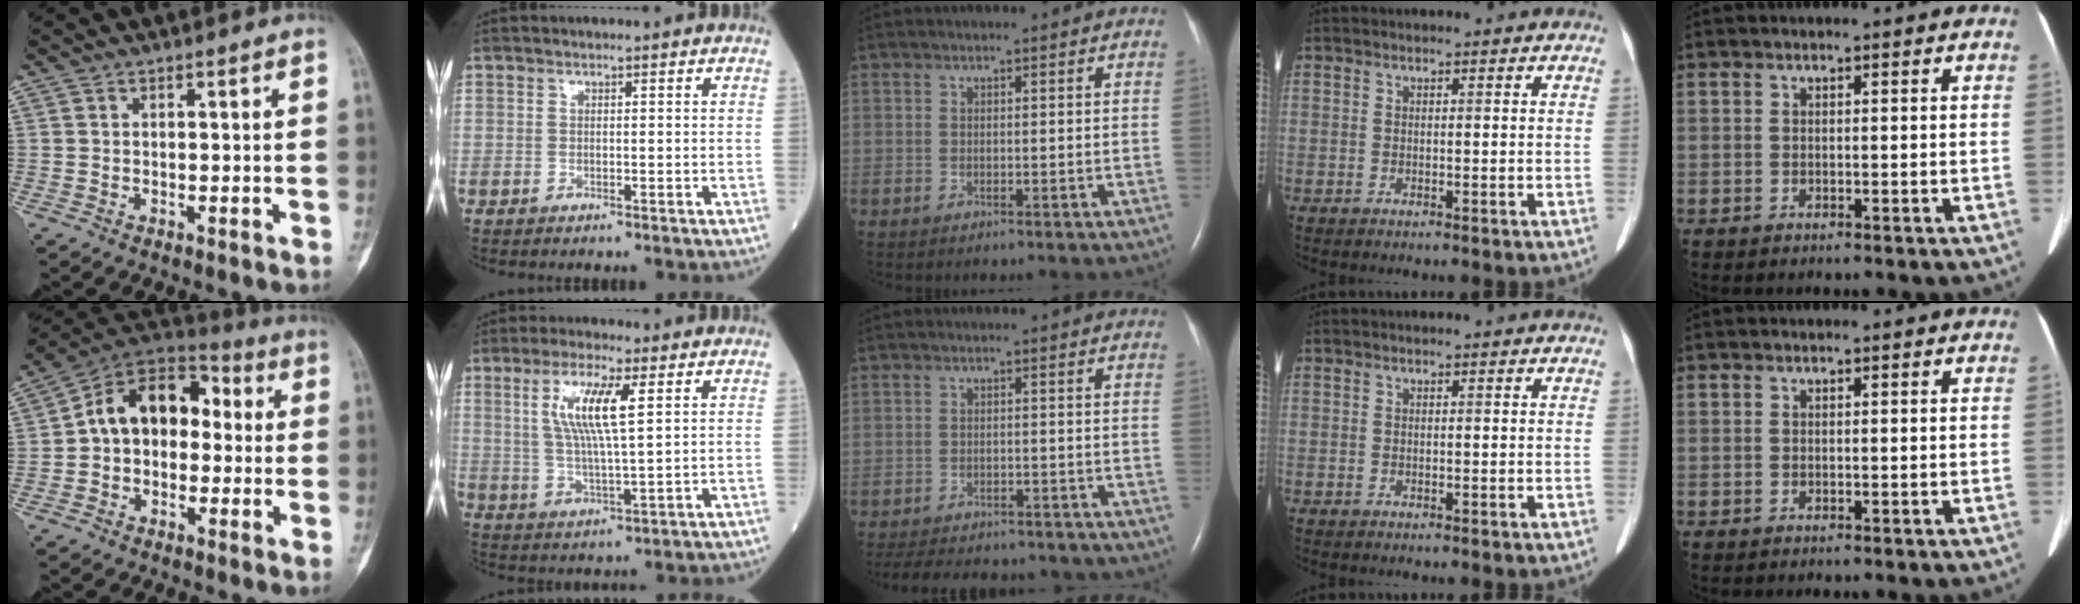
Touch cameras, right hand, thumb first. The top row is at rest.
{"thumb": {"total": 13.8, "force": [0.3, 9.8, 9.7], "torque": [-0.118, 0.050, -0.013]}, "index": {"total": 9.0, "force": [2.9, 1.0, 8.4], "torque": [-0.172, 0.003, 0.057]}, "middle": {"total": 17.7, "force": [-15.4, 5.6, 6.7], "torque": [-0.156, -0.013, -0.193]}}